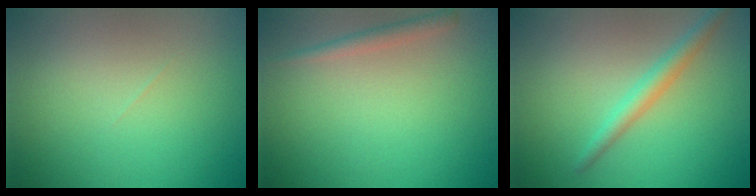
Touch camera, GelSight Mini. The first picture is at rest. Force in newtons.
{"total": 1.4, "press": 1.4, "slide": 0.1}
{"total": 2.2, "press": 2.2, "slide": 0.1}